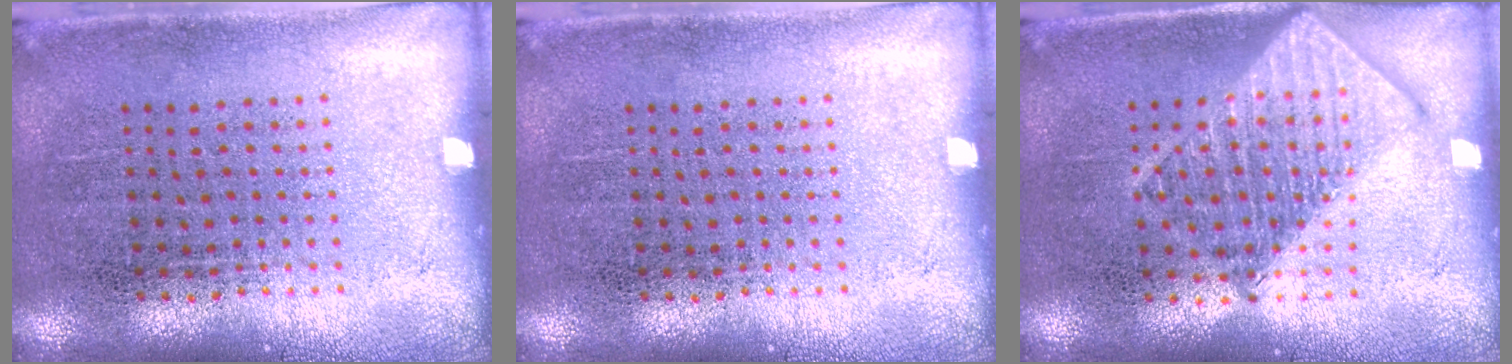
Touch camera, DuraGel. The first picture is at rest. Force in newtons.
{"total": 0.0}
{"total": 2.7, "press": 2.7, "slide": 0.3}